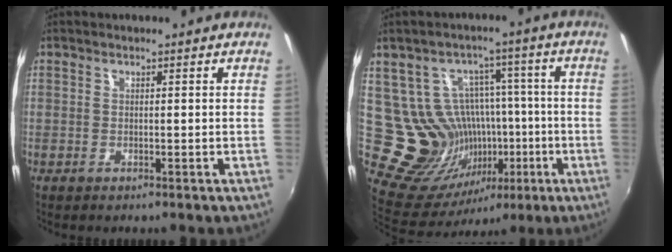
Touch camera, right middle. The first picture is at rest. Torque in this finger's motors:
{"motor_torque": [0.12, -0.14, -0.11, -0.08]}